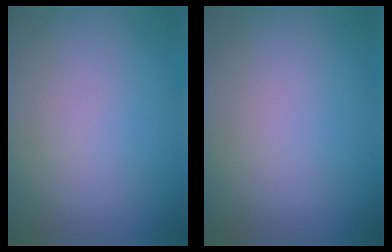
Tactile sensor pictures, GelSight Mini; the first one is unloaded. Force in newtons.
{"total": 0.0}